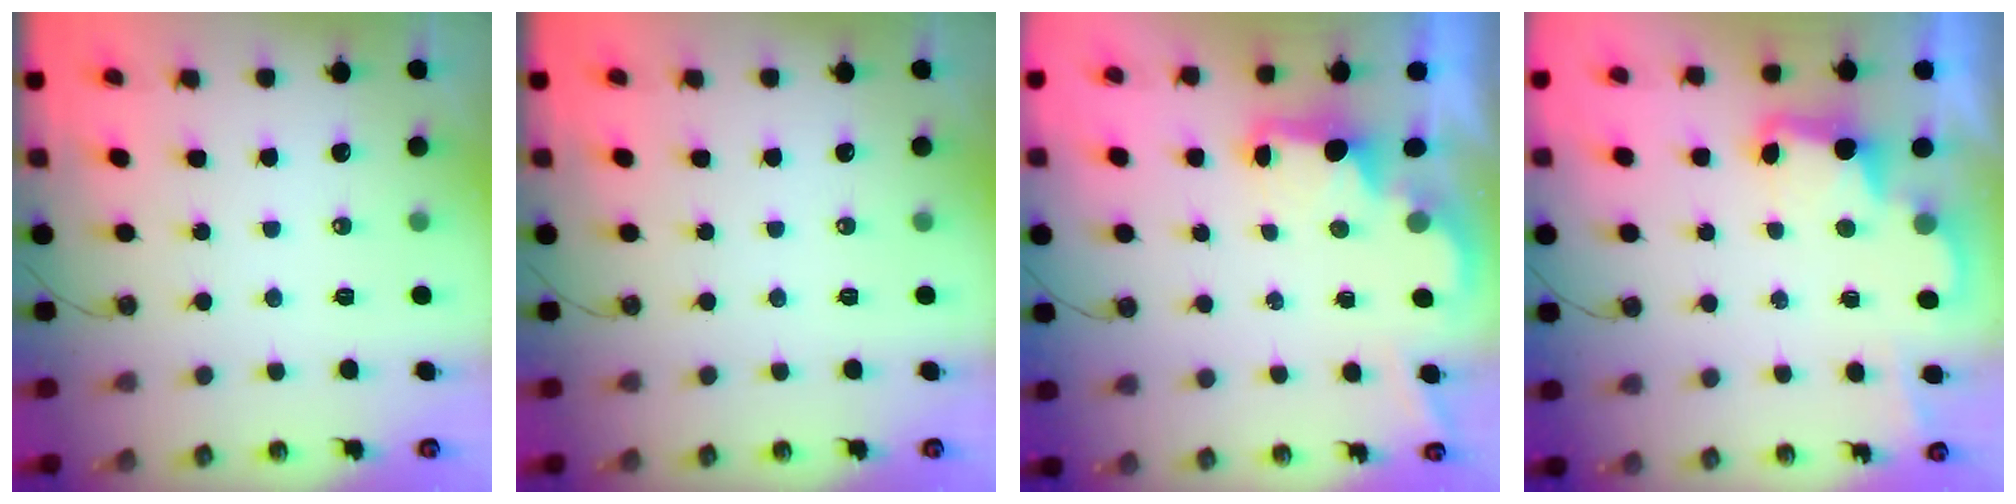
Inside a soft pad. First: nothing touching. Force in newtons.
{"total": 0.0}
{"total": 2.2, "press": 2.0, "slide": 0.8}
{"total": 3.3, "press": 3.3, "slide": 0.6}